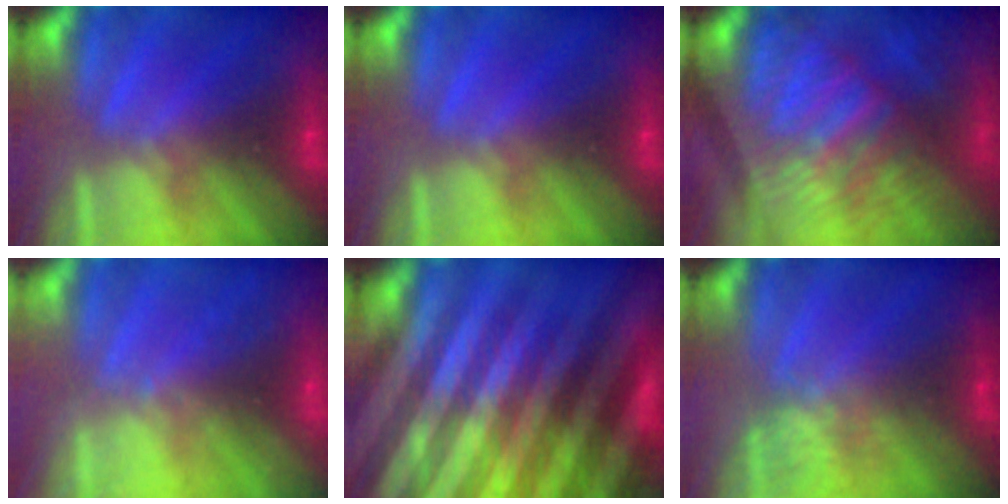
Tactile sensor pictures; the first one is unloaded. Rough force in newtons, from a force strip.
{"total": 0.0}
{"total": 8.4}
{"total": 2.3}
{"total": 12.7}
{"total": 2.5}